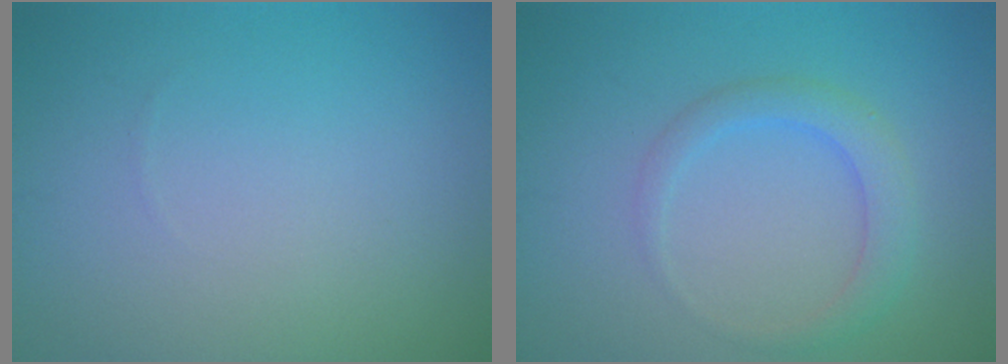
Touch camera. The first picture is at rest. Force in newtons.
{"total": 2.6, "press": 2.6, "slide": 0.1}